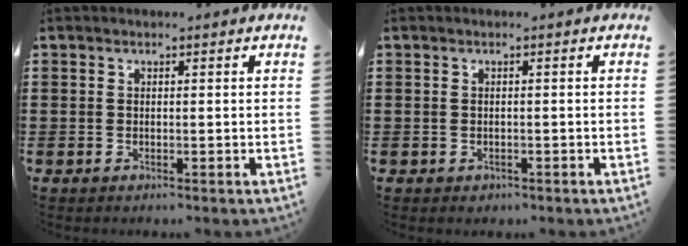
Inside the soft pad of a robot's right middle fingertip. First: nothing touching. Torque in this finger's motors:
{"motor_torque": [0.22, -0.27, 0.00, 0.00]}